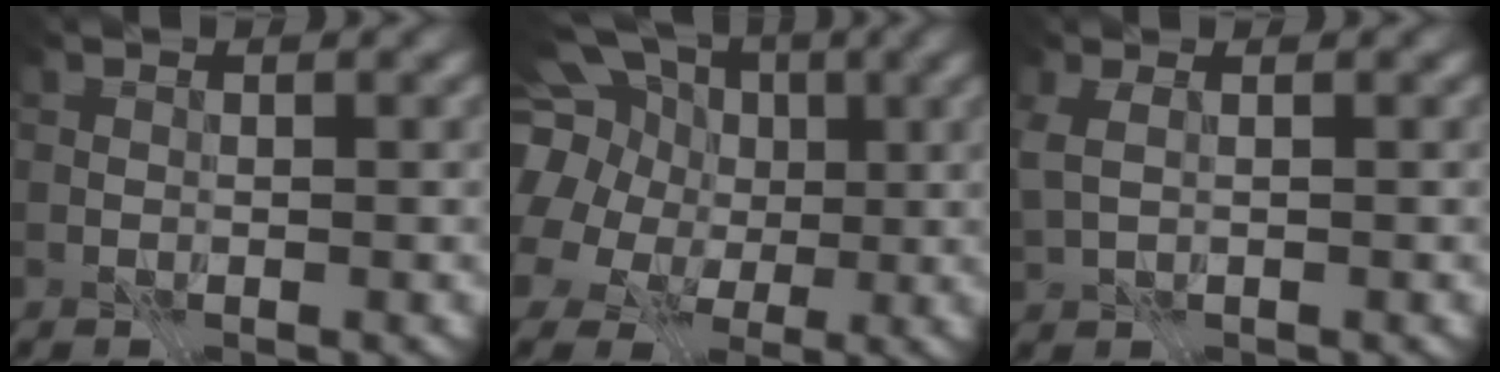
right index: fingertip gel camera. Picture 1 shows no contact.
{"total": 17.6, "force": [5.3, 14.4, 8.6], "torque": [-0.200, 0.043, 0.053]}
{"total": 2.4, "force": [0.4, 1.2, 2.0], "torque": [-0.059, 0.002, 0.015]}